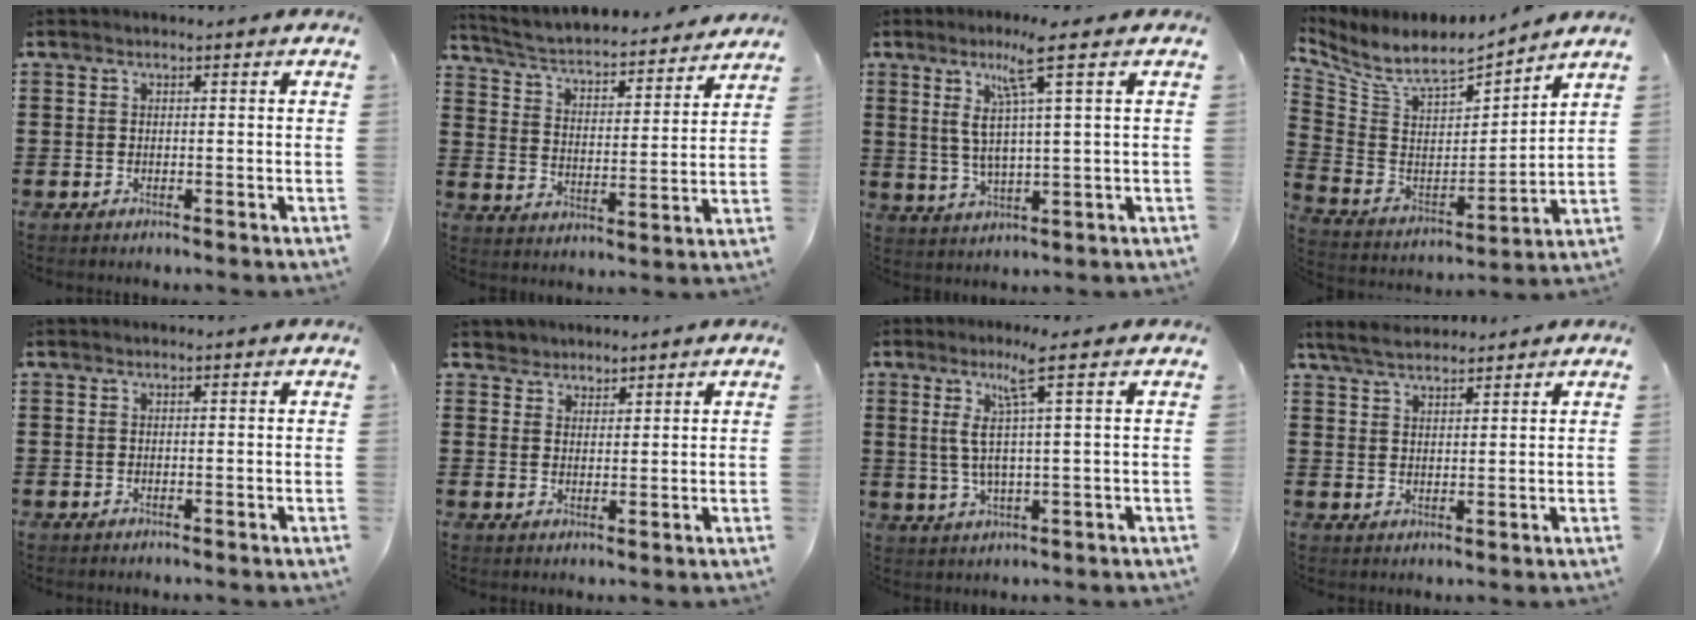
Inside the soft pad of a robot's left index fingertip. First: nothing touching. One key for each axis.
{"total": 3.7, "fx": 3.5, "fy": 0.3, "fz": 1.3, "tx": -0.045, "ty": -0.033, "tz": 0.051}
{"total": 8.1, "fx": 3.9, "fy": 0.3, "fz": 7.1, "tx": -0.153, "ty": -0.001, "tz": 0.062}
{"total": 7.7, "fx": 6.5, "fy": 2.3, "fz": 3.4, "tx": -0.099, "ty": -0.049, "tz": 0.109}
{"total": 0.0}
{"total": 2.3, "fx": 2.0, "fy": 1.1, "fz": -0.4, "tx": -0.001, "ty": 0.007, "tz": 0.040}
{"total": 6.7, "fx": 2.6, "fy": -0.3, "fz": 6.2, "tx": -0.141, "ty": -0.009, "tz": 0.036}
{"total": 4.1, "fx": 3.6, "fy": 1.0, "fz": 1.7, "tx": -0.042, "ty": -0.002, "tz": 0.067}